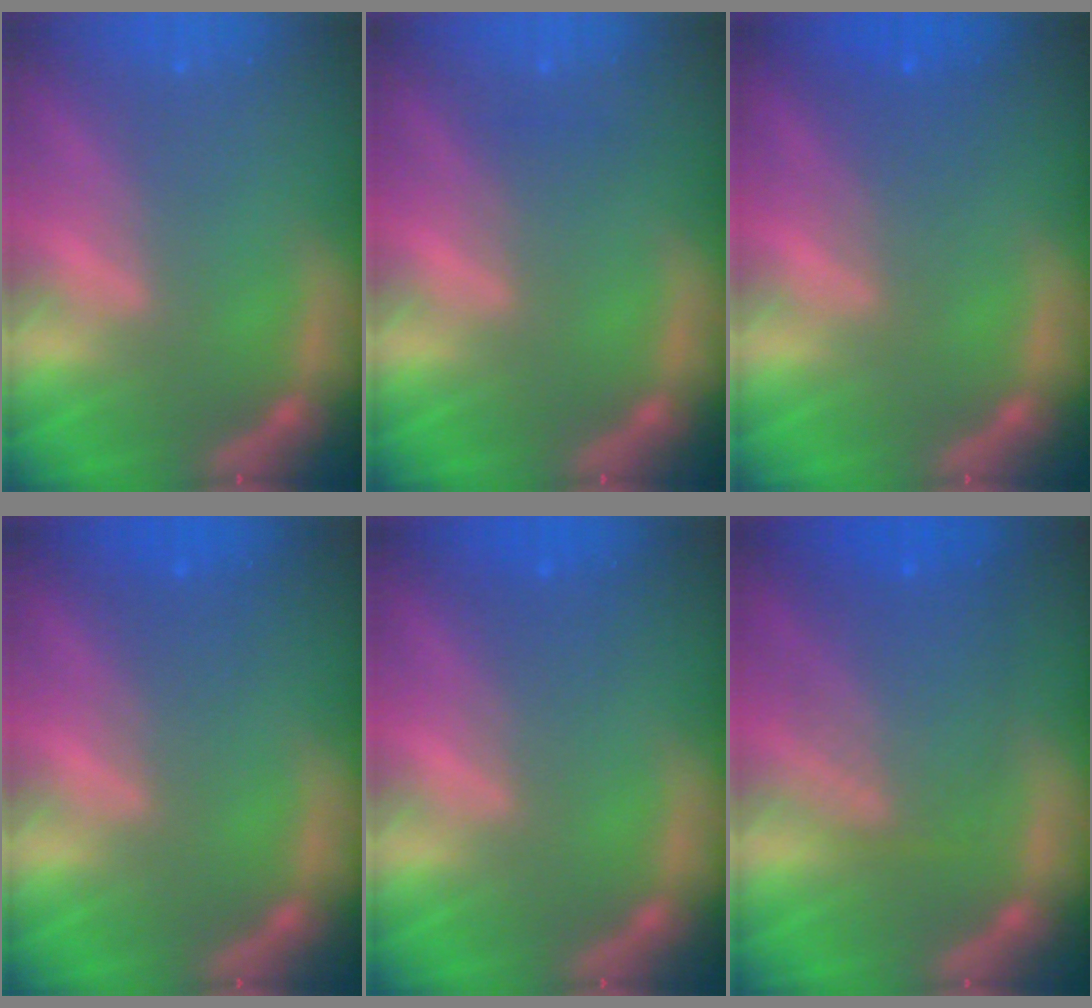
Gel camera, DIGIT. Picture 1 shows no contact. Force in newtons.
{"total": 1.5}
{"total": 2.5}
{"total": 2.0}
{"total": 2.0}
{"total": 6.6}